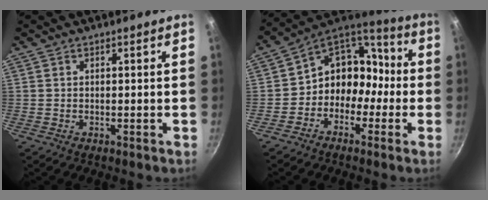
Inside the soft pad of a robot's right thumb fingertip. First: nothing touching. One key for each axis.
{"total": 11.8, "fx": -3.1, "fy": 9.9, "fz": 5.6, "tx": -0.032, "ty": 0.068, "tz": -0.072}